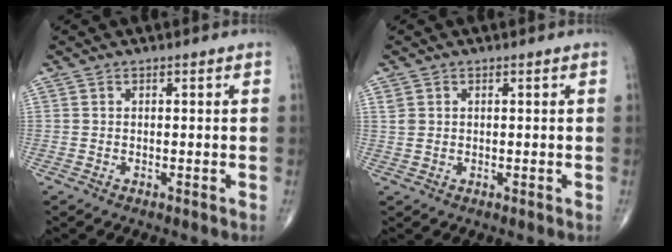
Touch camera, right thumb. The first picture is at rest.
{"total": 1.7, "force": [0.6, 1.4, 0.9], "torque": [-0.017, 0.002, 0.016]}